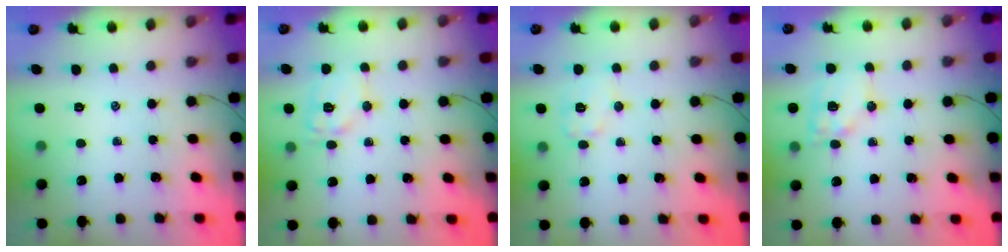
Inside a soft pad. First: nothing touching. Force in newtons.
{"total": 10.2, "press": 10.2, "slide": 0.7}
{"total": 7.5, "press": 7.5, "slide": 0.3}
{"total": 11.3, "press": 11.2, "slide": 1.7}